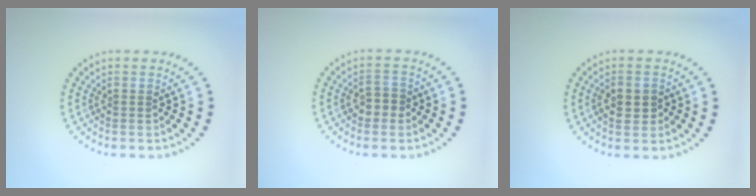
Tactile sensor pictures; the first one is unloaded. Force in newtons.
{"total": 1.8, "press": 1.8, "slide": 0.2}
{"total": 2.5, "press": 2.5, "slide": 0.2}